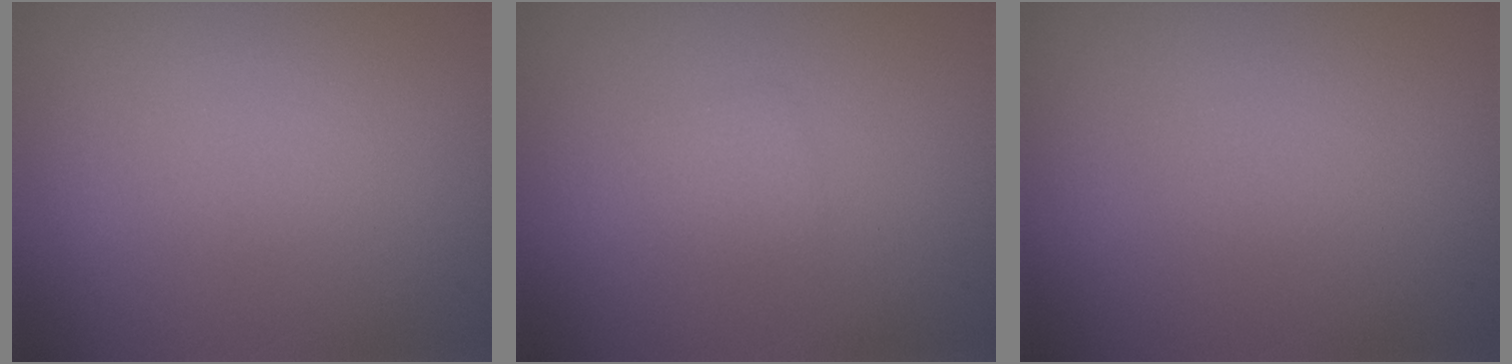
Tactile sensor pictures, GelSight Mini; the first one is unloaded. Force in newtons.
{"total": 0.9, "press": 0.9, "slide": 0.0}
{"total": 0.0}